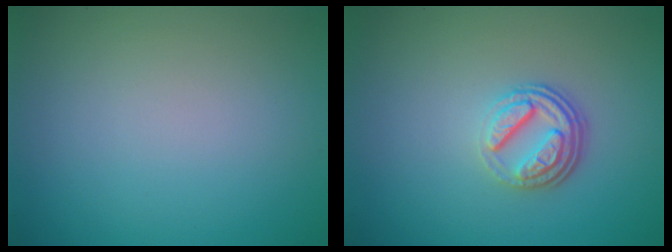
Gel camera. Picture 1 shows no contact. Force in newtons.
{"total": 3.7, "press": 2.7, "slide": 2.6}